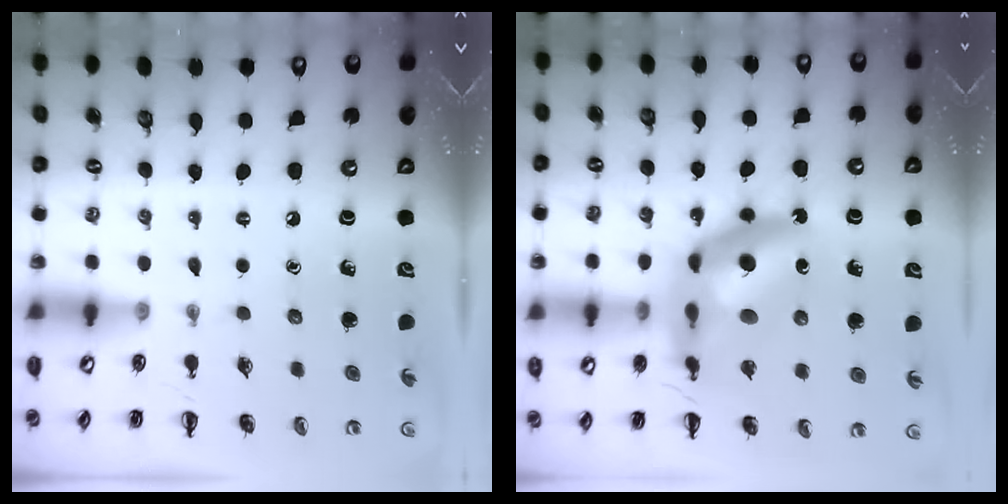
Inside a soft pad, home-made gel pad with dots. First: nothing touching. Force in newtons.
{"total": 16.3, "press": 15.7, "slide": 4.5}